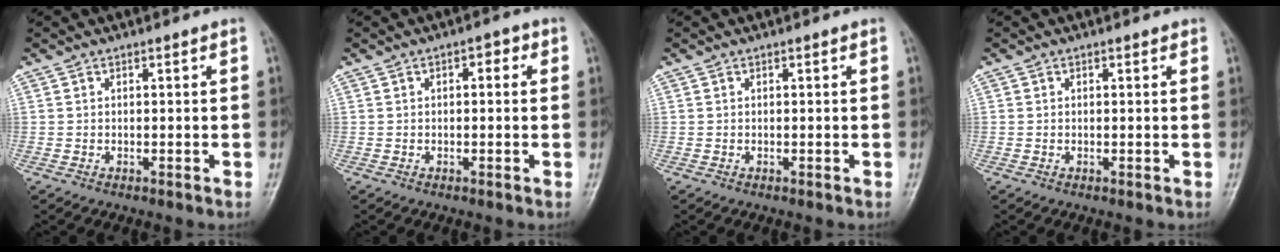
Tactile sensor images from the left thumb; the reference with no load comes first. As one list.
[{"total": 2.5, "force": [0.7, 1.4, 1.9], "torque": [-0.009, 0.006, 0.000]}, {"total": 0.0}, {"total": 0.0}]